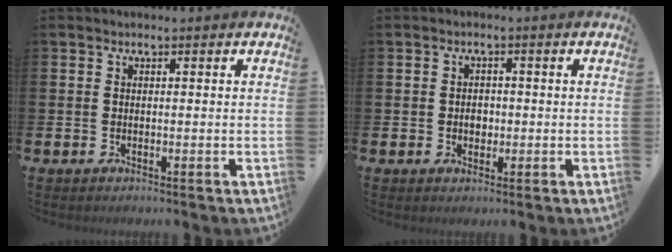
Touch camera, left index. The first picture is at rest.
{"total": 1.9, "force": [-0.2, 1.5, 1.1], "torque": [-0.006, 0.002, -0.010]}